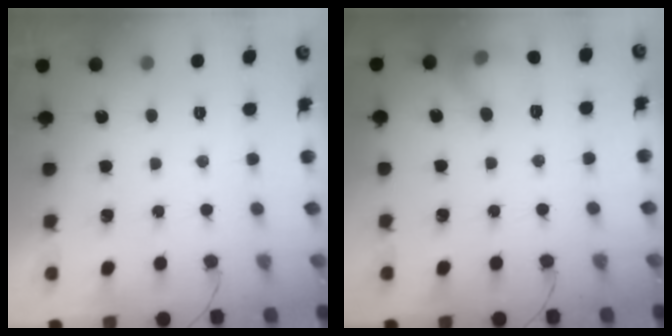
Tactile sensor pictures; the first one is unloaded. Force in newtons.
{"total": 10.0, "press": 9.9, "slide": 0.5}